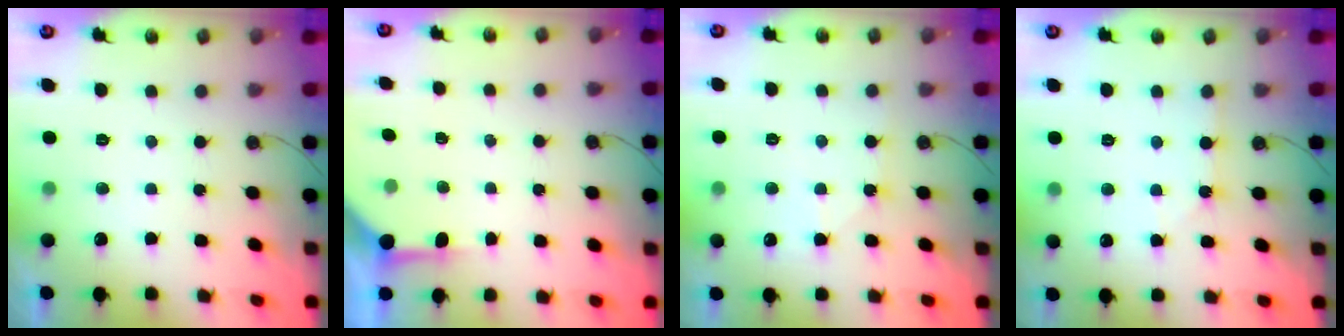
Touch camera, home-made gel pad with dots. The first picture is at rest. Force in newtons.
{"total": 4.0, "press": 3.9, "slide": 0.5}
{"total": 5.8, "press": 5.7, "slide": 0.7}
{"total": 1.7, "press": 1.6, "slide": 0.3}